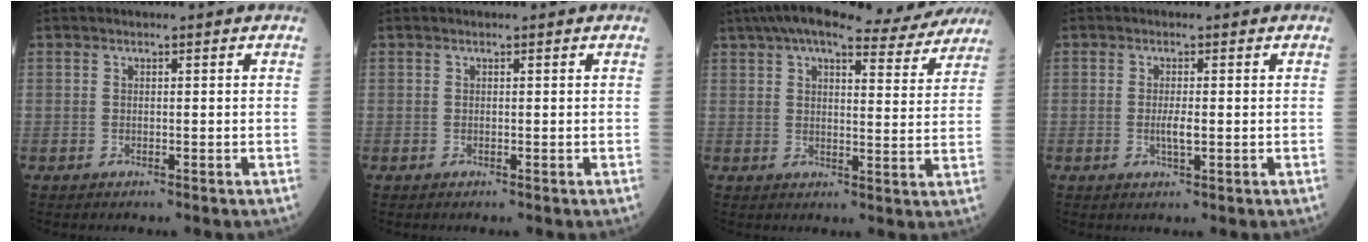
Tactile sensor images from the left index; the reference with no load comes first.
{"total": 0.0}
{"total": 19.3, "force": [17.0, 3.8, 8.4], "torque": [-0.124, 0.024, 0.216]}
{"total": 2.1, "force": [-0.2, 0.4, 2.0], "torque": [-0.044, -0.002, -0.002]}